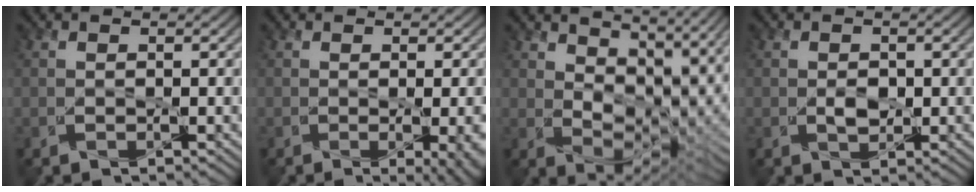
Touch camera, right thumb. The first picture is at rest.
{"total": 5.2, "force": [-1.1, 1.3, 4.9], "torque": [-0.059, -0.006, -0.001]}
{"total": 11.9, "force": [7.8, 5.4, 7.0], "torque": [-0.133, -0.005, 0.122]}
{"total": 1.5, "force": [0.0, 0.8, 1.2], "torque": [-0.026, -0.002, 0.002]}